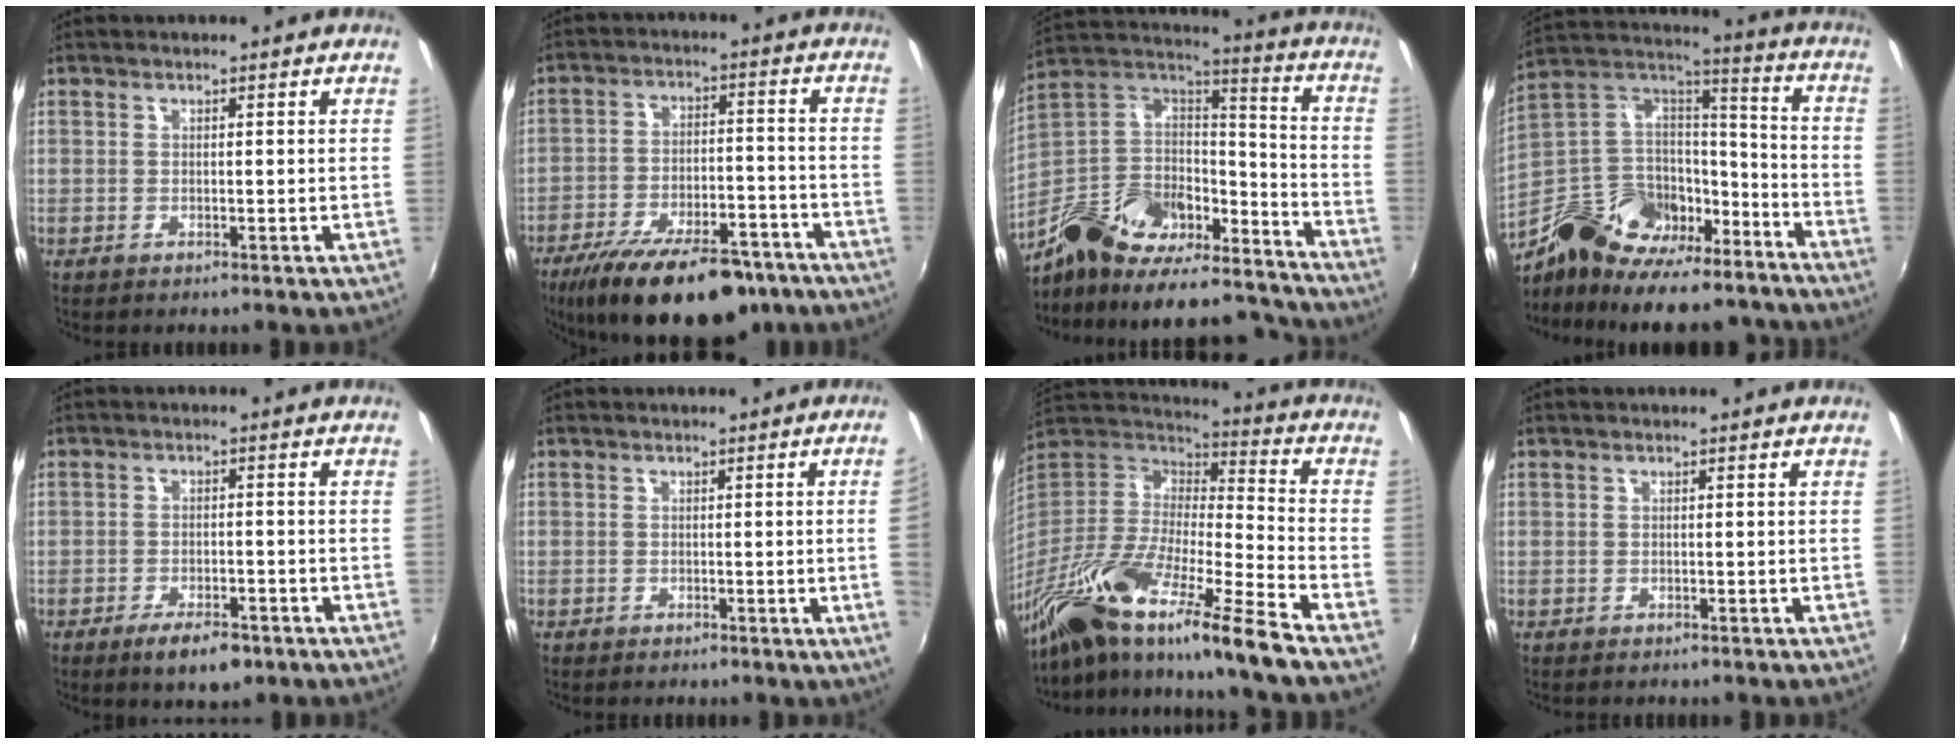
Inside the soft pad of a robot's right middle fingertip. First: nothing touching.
{"total": 21.7, "force": [-16.1, 7.6, 12.3], "torque": [-0.220, -0.025, -0.233]}
{"total": 28.3, "force": [-19.9, 13.6, 14.9], "torque": [-0.266, 0.027, -0.282]}
{"total": 24.7, "force": [-18.3, 13.2, 10.0], "torque": [-0.199, 0.063, -0.253]}
{"total": 5.7, "force": [-3.8, 1.9, 3.9], "torque": [-0.083, -0.011, -0.060]}
{"total": 3.3, "force": [-0.1, -1.8, 2.7], "torque": [-0.043, -0.012, 0.006]}
{"total": 25.4, "force": [-17.8, 2.2, 17.9], "torque": [-0.298, -0.035, -0.330]}
{"total": 0.0}